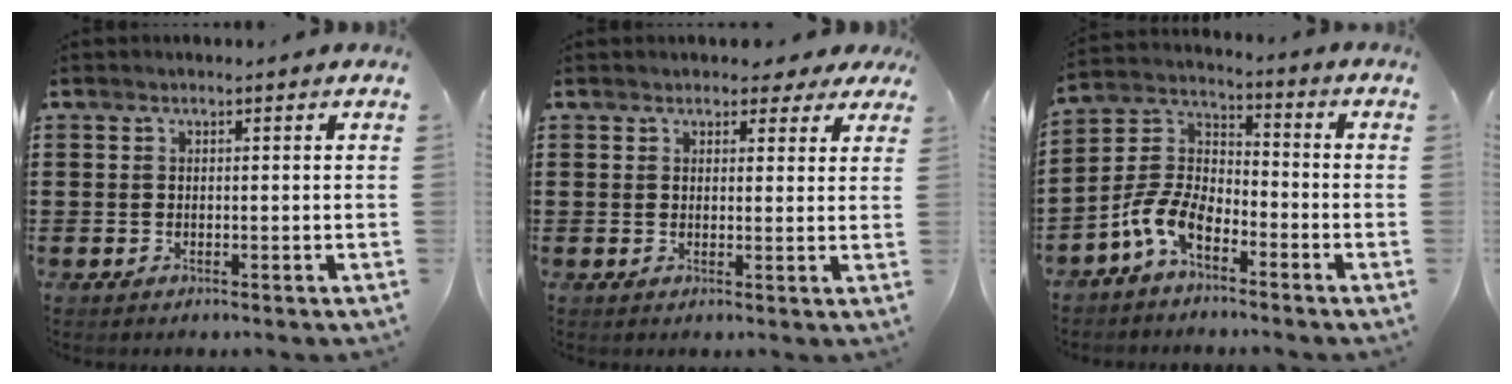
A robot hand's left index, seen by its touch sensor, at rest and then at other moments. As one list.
[{"total": 2.6, "force": [2.0, 1.4, 1.0], "torque": [-0.011, 0.002, 0.033]}, {"total": 8.9, "force": [-5.9, 3.8, 5.4], "torque": [-0.146, 0.000, -0.124]}]